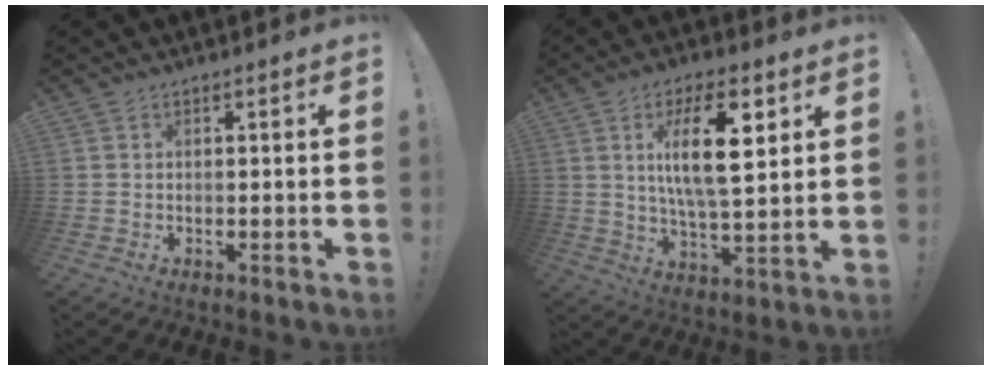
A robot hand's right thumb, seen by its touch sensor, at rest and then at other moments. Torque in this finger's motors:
{"motor_torque": [-0.33, 1.13, 0.60, -0.19, 0.15]}